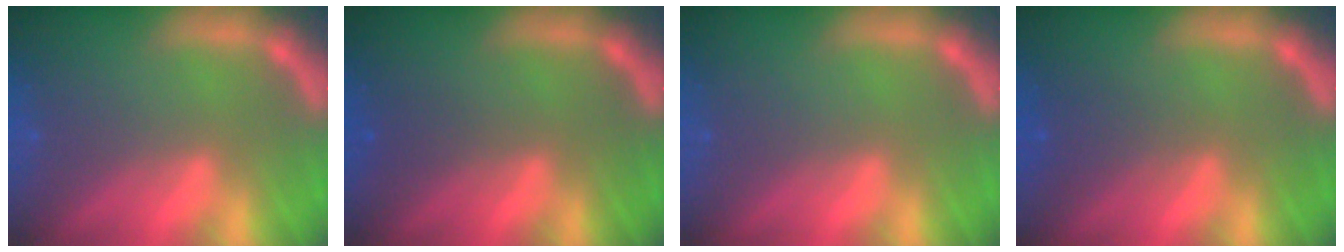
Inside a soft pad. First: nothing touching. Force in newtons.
{"total": 1.0}
{"total": 0.0}
{"total": 2.0}